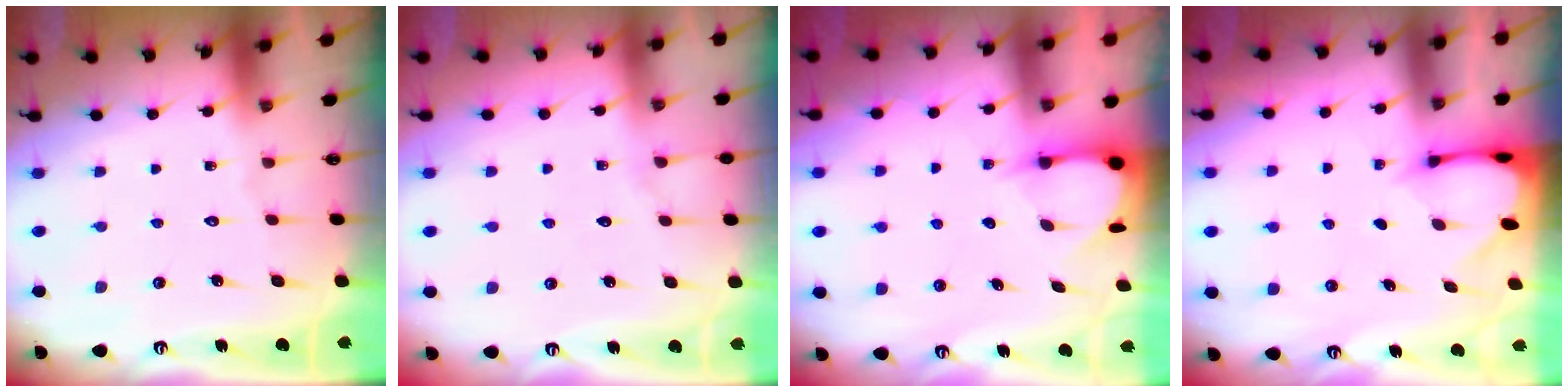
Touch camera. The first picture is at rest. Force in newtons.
{"total": 5.6, "press": 5.6, "slide": 0.8}
{"total": 3.6, "press": 3.6, "slide": 0.3}
{"total": 2.7, "press": 2.7, "slide": 0.2}